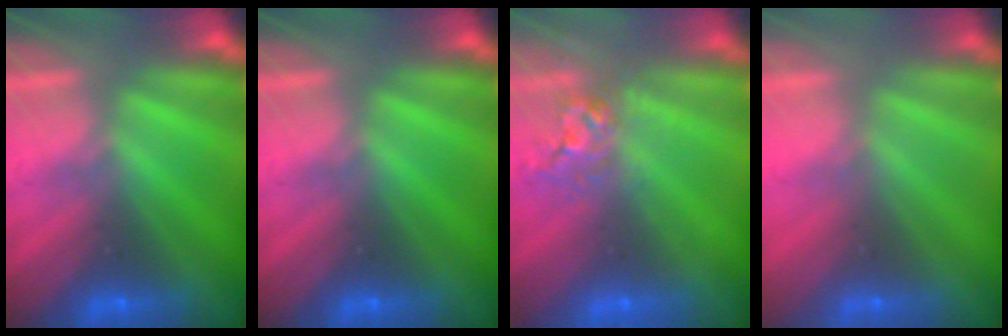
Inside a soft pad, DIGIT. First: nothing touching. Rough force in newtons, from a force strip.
{"total": 0.0}
{"total": 2.7}
{"total": 2.9}